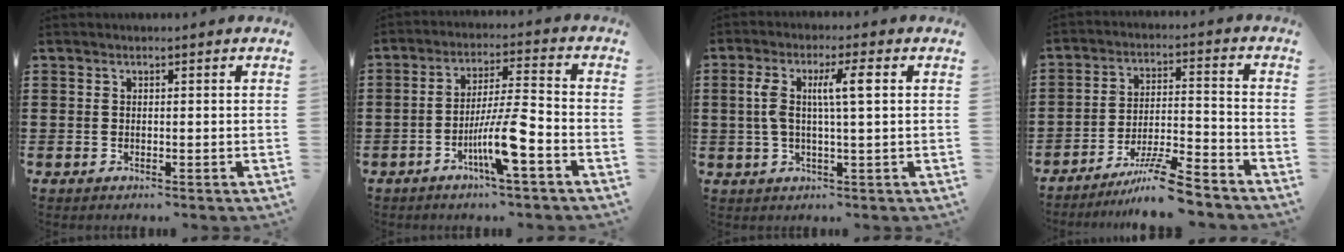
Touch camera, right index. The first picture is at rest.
{"total": 8.9, "force": [-4.0, 0.7, 8.0], "torque": [-0.148, -0.005, -0.076]}
{"total": 6.8, "force": [1.3, 1.2, 6.5], "torque": [-0.133, 0.002, 0.015]}
{"total": 8.8, "force": [-7.3, 0.5, 4.9], "torque": [-0.086, 0.007, -0.137]}